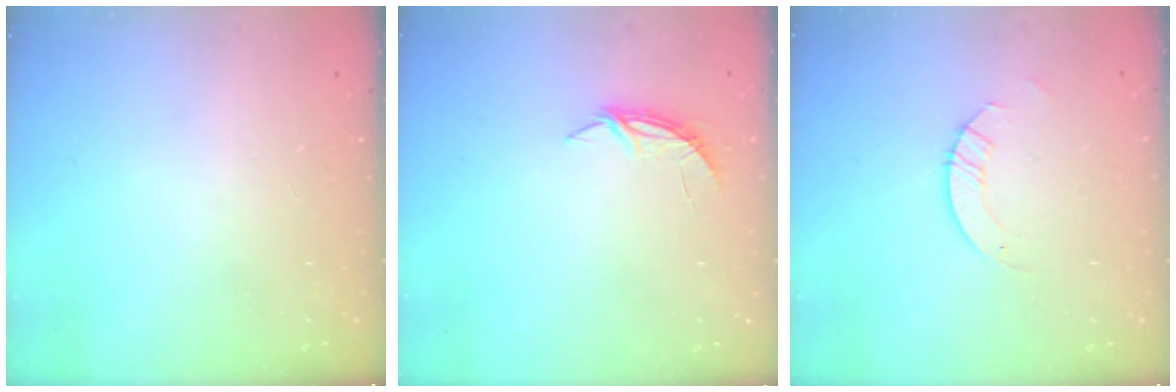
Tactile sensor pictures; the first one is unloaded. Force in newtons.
{"total": 4.4, "press": 4.3, "slide": 0.4}
{"total": 2.9, "press": 2.9, "slide": 0.3}